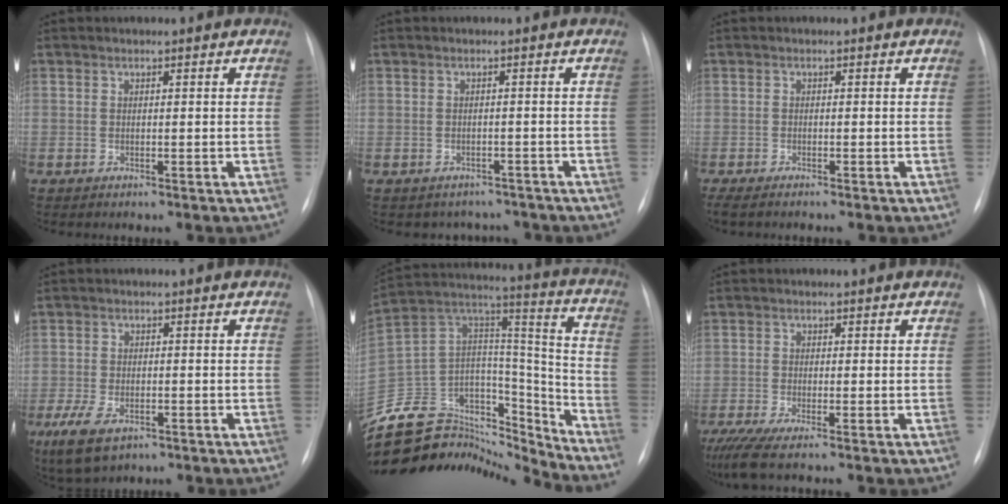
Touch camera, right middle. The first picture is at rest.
{"total": 4.1, "force": [-3.6, 2.0, -0.5], "torque": [0.012, 0.018, -0.043]}
{"total": 3.4, "force": [-2.9, 0.3, 1.8], "torque": [-0.026, -0.008, -0.039]}
{"total": 6.1, "force": [-3.3, 3.0, 4.2], "torque": [-0.095, -0.012, -0.051]}
{"total": 28.2, "force": [-25.5, 9.6, 7.3], "torque": [-0.166, 0.050, -0.401]}
{"total": 5.2, "force": [-4.0, -0.1, 3.3], "torque": [-0.062, -0.018, -0.073]}